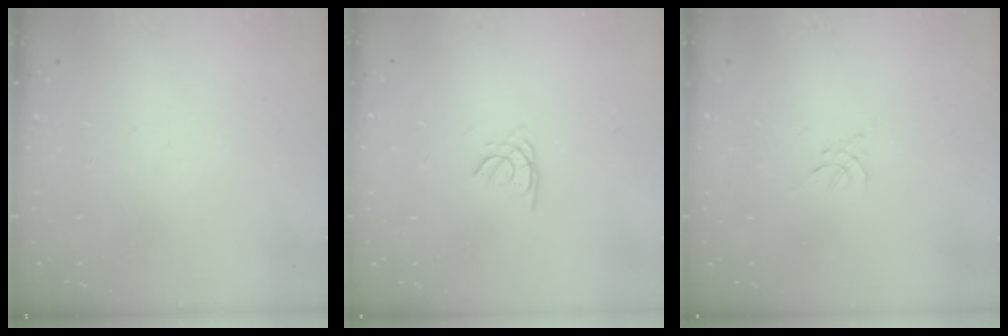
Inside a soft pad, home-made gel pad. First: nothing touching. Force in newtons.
{"total": 1.2, "press": 1.1, "slide": 0.3}
{"total": 0.0}